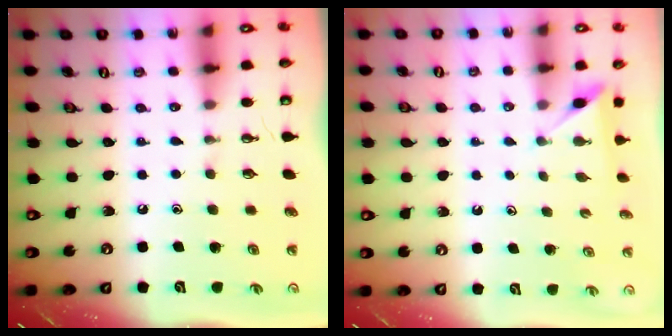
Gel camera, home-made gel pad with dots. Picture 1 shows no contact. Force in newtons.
{"total": 2.1, "press": 2.1, "slide": 0.2}